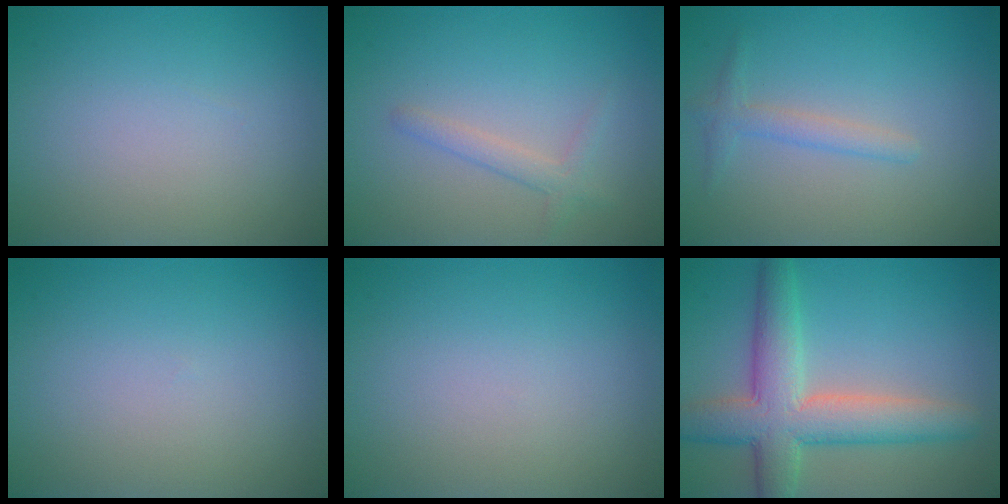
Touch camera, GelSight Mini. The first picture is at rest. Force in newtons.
{"total": 1.7, "press": 1.7, "slide": 0.1}
{"total": 1.6, "press": 1.6, "slide": 0.1}
{"total": 0.0}
{"total": 0.0}
{"total": 7.3, "press": 7.3, "slide": 0.4}